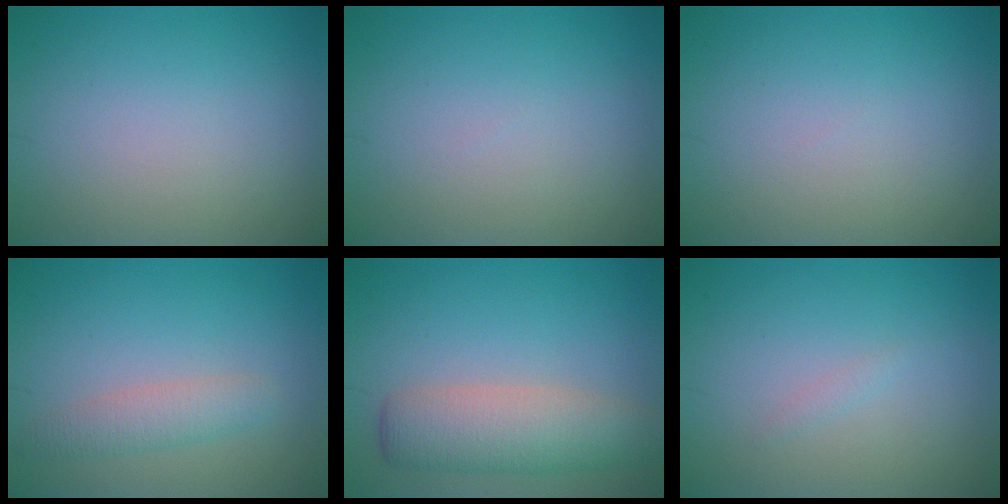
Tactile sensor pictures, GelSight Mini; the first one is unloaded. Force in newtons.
{"total": 0.0}
{"total": 0.0}
{"total": 2.4, "press": 2.4, "slide": 0.2}
{"total": 5.5, "press": 5.5, "slide": 0.2}
{"total": 0.5, "press": 0.5, "slide": 0.0}